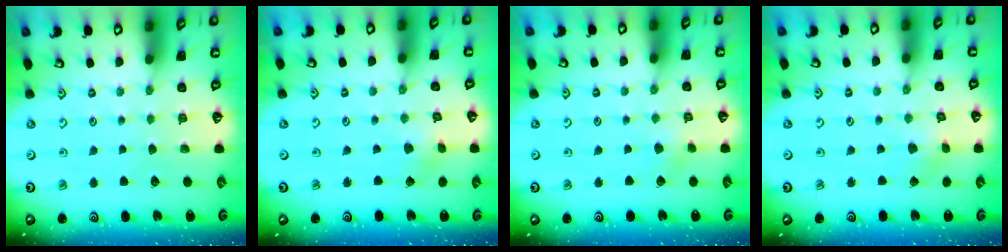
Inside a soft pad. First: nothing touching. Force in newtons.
{"total": 1.9, "press": 1.9, "slide": 0.2}
{"total": 3.4, "press": 3.3, "slide": 0.7}
{"total": 1.9, "press": 1.9, "slide": 0.2}